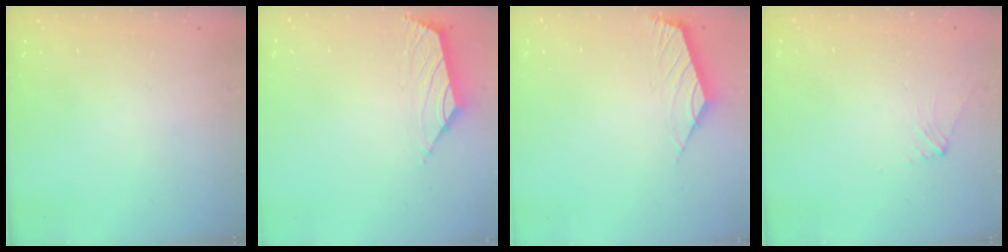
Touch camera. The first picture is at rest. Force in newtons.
{"total": 1.6, "press": 1.5, "slide": 0.6}
{"total": 2.6, "press": 2.6, "slide": 0.7}
{"total": 2.0, "press": 2.0, "slide": 0.3}